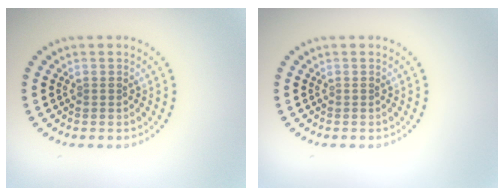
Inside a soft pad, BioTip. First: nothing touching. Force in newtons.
{"total": 0.0}